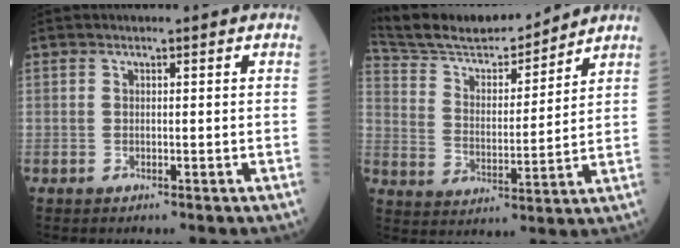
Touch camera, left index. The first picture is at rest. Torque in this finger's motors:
{"motor_torque": [-0.33, -0.04, -0.30, -0.01]}